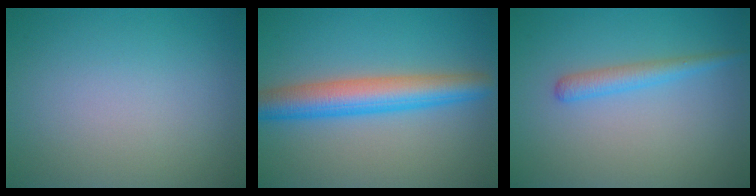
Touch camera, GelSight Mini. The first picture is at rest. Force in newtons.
{"total": 5.9, "press": 5.9, "slide": 0.3}
{"total": 2.0, "press": 2.0, "slide": 0.1}